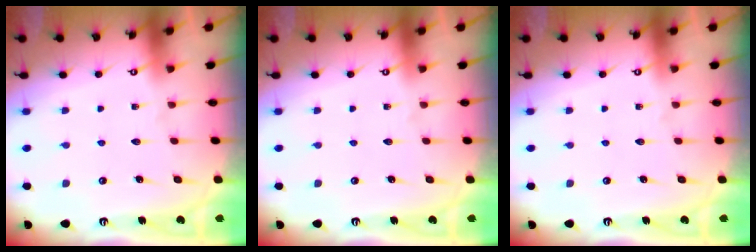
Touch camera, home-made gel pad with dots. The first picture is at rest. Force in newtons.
{"total": 0.0}
{"total": 0.0}